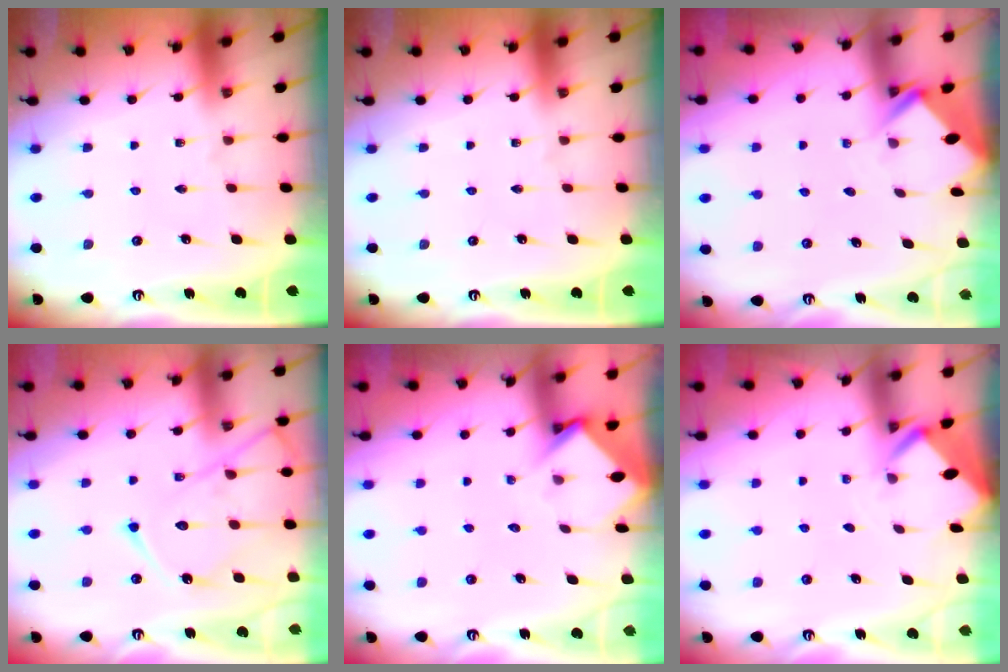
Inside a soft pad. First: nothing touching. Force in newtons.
{"total": 0.0}
{"total": 2.8, "press": 2.8, "slide": 0.2}
{"total": 16.1, "press": 16.0, "slide": 1.6}
{"total": 3.6, "press": 3.6, "slide": 0.3}
{"total": 2.2, "press": 2.2, "slide": 0.2}